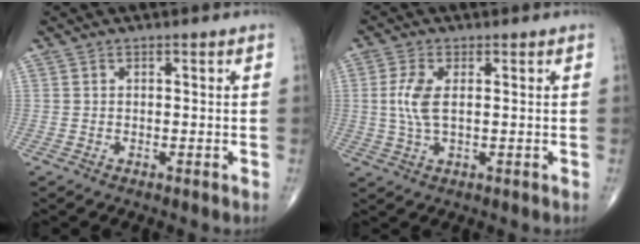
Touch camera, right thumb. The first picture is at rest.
{"total": 5.6, "force": [0.6, 2.4, 5.0], "torque": [-0.124, 0.000, 0.012]}